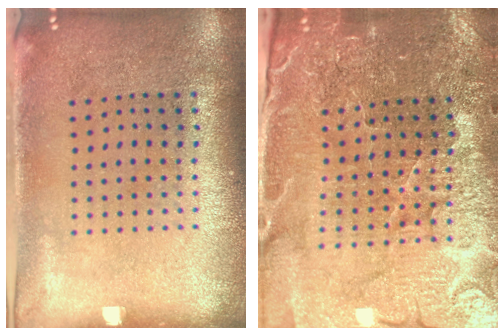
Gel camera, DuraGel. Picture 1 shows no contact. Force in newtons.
{"total": 3.9, "press": 3.8, "slide": 0.6}